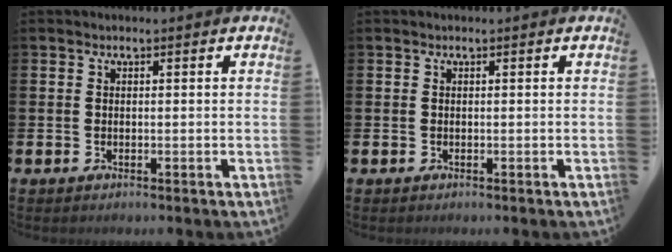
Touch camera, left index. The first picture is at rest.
{"total": 0.0}